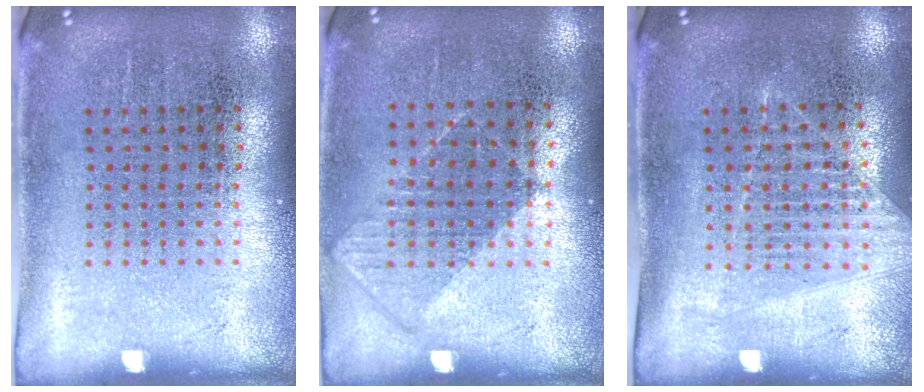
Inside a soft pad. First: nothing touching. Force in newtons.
{"total": 0.6, "press": 0.4, "slide": 0.4}
{"total": 1.2, "press": 1.1, "slide": 0.4}